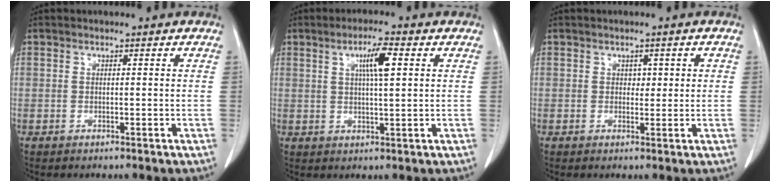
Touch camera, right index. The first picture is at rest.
{"total": 5.5, "force": [1.8, 0.5, 5.1], "torque": [-0.089, 0.003, 0.031]}
{"total": 1.9, "force": [0.5, 1.3, 1.3], "torque": [-0.012, 0.002, 0.006]}